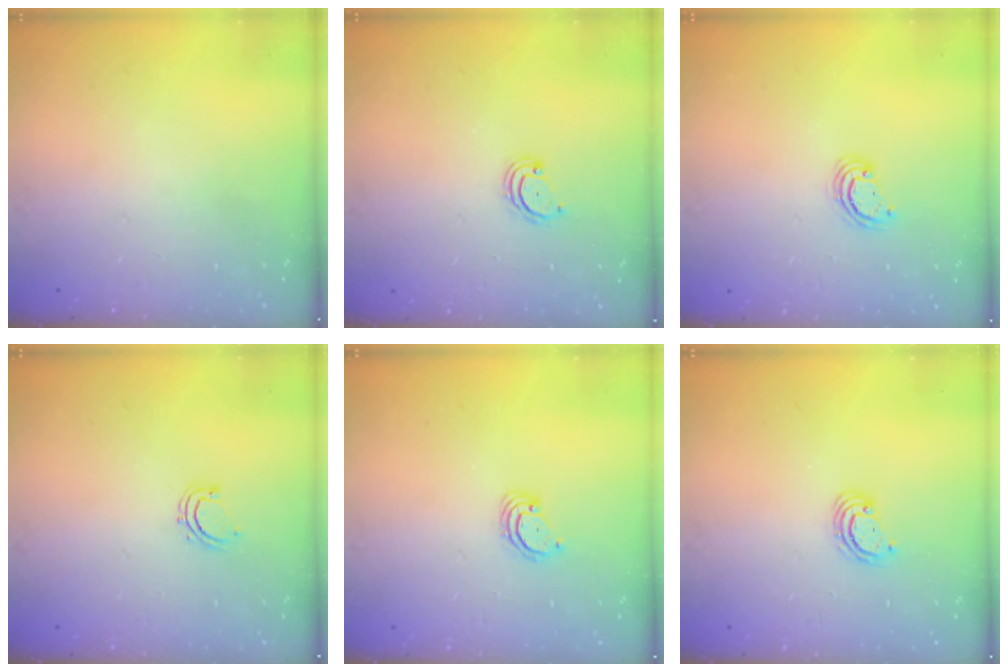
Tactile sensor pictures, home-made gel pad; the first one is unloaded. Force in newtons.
{"total": 2.8, "press": 2.8, "slide": 0.3}
{"total": 2.8, "press": 2.8, "slide": 0.3}
{"total": 4.2, "press": 4.1, "slide": 0.9}
{"total": 3.5, "press": 3.5, "slide": 0.3}
{"total": 2.4, "press": 2.4, "slide": 0.2}